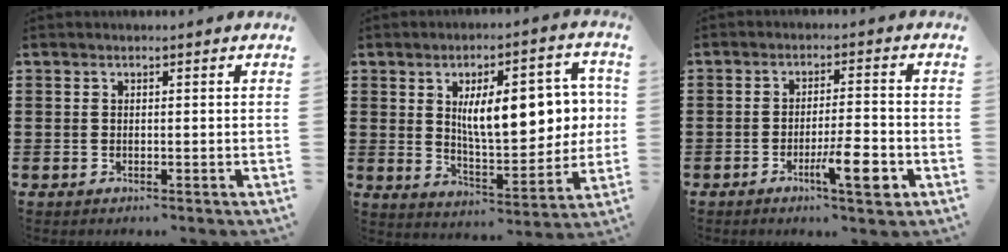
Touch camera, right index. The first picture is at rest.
{"total": 12.4, "force": [2.6, 5.2, 11.0], "torque": [-0.167, 0.002, 0.040]}
{"total": 7.1, "force": [-3.3, 1.2, 6.2], "torque": [-0.107, -0.007, -0.055]}